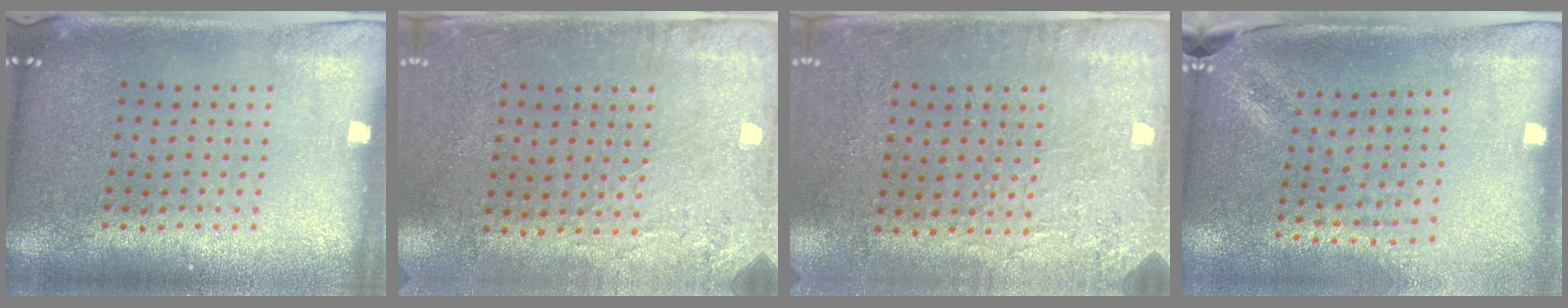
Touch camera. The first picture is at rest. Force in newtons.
{"total": 2.8, "press": 2.3, "slide": 1.6}
{"total": 2.8, "press": 2.3, "slide": 1.6}
{"total": 1.9, "press": 1.5, "slide": 1.2}